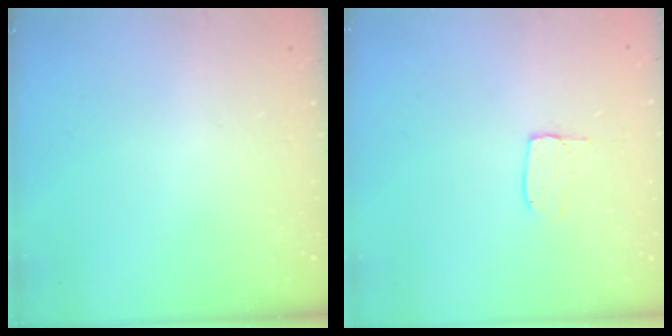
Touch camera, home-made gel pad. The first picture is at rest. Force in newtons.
{"total": 5.5, "press": 5.5, "slide": 0.3}